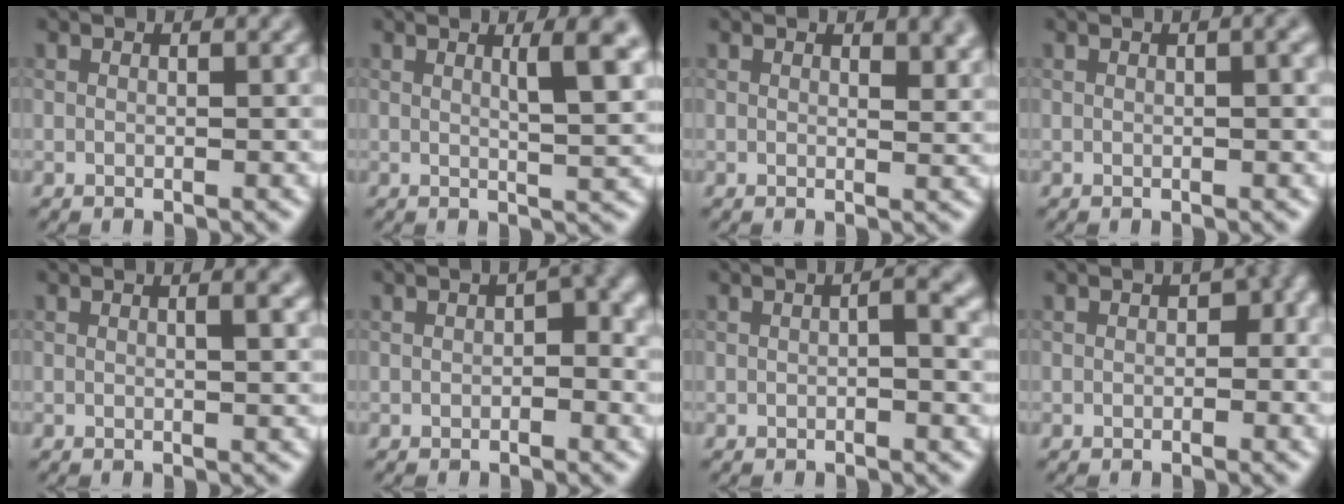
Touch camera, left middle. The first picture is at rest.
{"total": 4.7, "force": [1.7, 1.1, 4.3], "torque": [-0.049, 0.001, 0.023]}
{"total": 2.7, "force": [1.5, 1.0, 2.0], "torque": [-0.022, -0.001, 0.024]}
{"total": 1.7, "force": [0.3, 0.4, 1.6], "torque": [-0.020, 0.005, 0.002]}
{"total": 2.0, "force": [0.7, 0.6, 1.8], "torque": [-0.015, 0.004, 0.006]}
{"total": 2.1, "force": [-0.1, 1.1, 1.8], "torque": [-0.020, 0.002, -0.003]}
{"total": 1.8, "force": [0.0, 0.3, 1.8], "torque": [-0.026, 0.002, 0.000]}
{"total": 1.6, "force": [-0.1, 1.1, 1.1], "torque": [-0.012, 0.000, -0.004]}